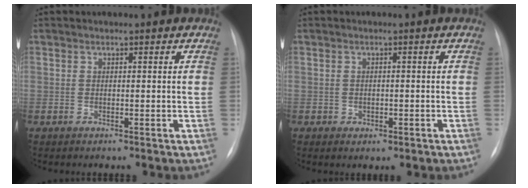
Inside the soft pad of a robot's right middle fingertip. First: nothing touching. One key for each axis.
{"total": 1.4, "fx": -0.6, "fy": 1.0, "fz": 0.8, "tx": -0.016, "ty": -0.001, "tz": 0.000}